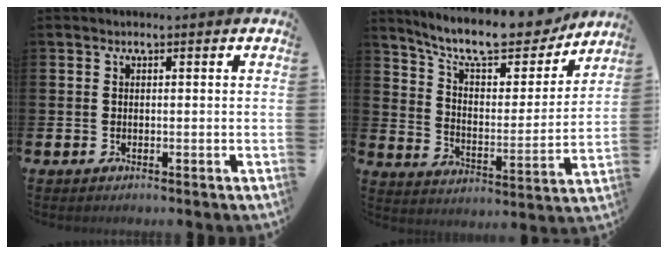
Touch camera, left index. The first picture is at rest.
{"total": 11.4, "force": [10.2, 2.8, 4.3], "torque": [-0.107, -0.070, 0.175]}